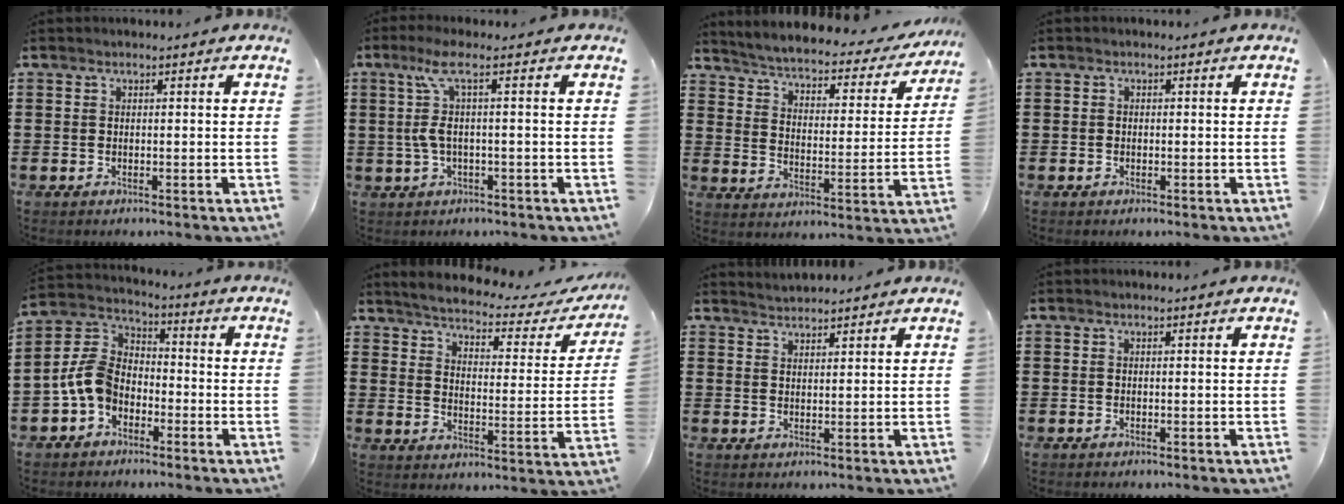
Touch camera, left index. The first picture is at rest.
{"total": 4.8, "force": [0.2, 0.3, 4.7], "torque": [-0.121, -0.010, -0.011]}
{"total": 3.1, "force": [2.9, 0.0, 1.2], "torque": [-0.042, -0.027, 0.038]}
{"total": 0.6, "force": [-0.2, 0.5, 0.2], "torque": [-0.005, 0.001, -0.005]}
{"total": 7.8, "force": [-2.6, 5.7, 4.7], "torque": [-0.141, -0.001, -0.061]}
{"total": 3.3, "force": [3.0, 0.0, 1.3], "torque": [-0.047, -0.027, 0.041]}
{"total": 2.1, "force": [2.1, 0.0, -0.1], "torque": [-0.004, -0.001, 0.041]}
{"total": 0.0}